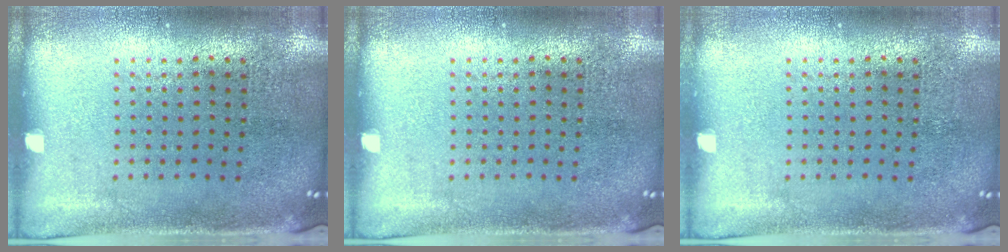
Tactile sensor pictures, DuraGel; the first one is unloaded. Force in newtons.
{"total": 0.0}
{"total": 0.0}